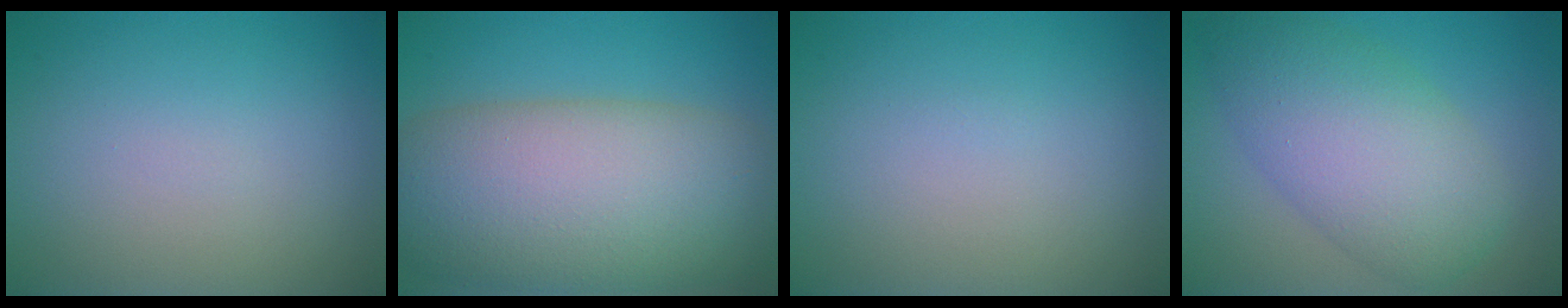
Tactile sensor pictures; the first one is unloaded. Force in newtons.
{"total": 13.1, "press": 13.1, "slide": 0.5}
{"total": 0.0}
{"total": 7.9, "press": 7.9, "slide": 0.2}